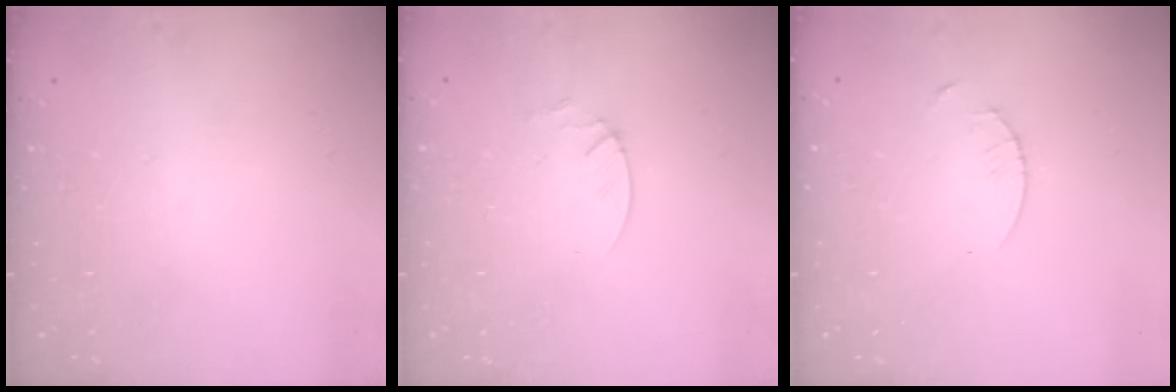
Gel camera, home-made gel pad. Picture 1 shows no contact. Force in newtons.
{"total": 2.1, "press": 2.1, "slide": 0.2}
{"total": 1.3, "press": 1.3, "slide": 0.2}